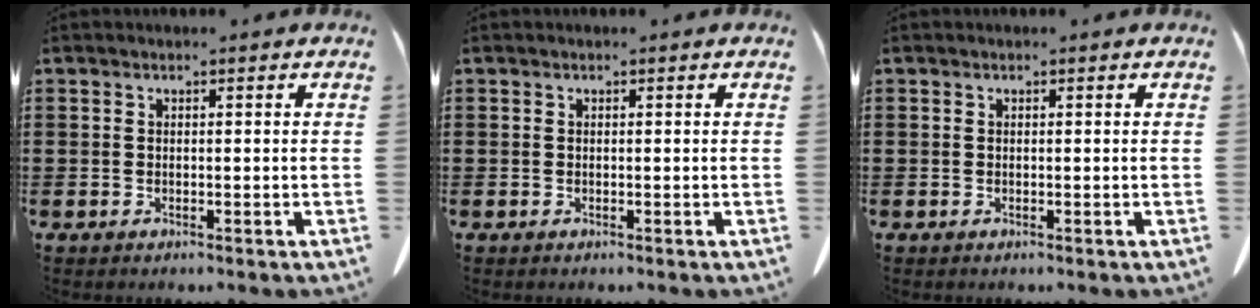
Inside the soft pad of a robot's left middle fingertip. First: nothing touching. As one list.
[{"total": 0.0}, {"total": 0.0}]